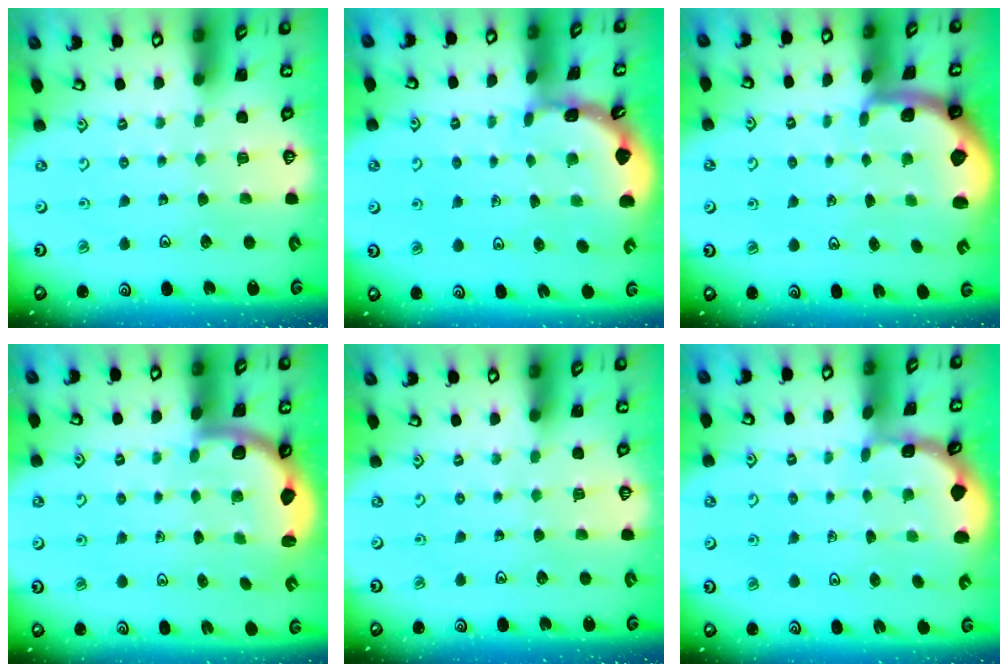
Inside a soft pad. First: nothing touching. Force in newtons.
{"total": 1.6, "press": 1.6, "slide": 0.1}
{"total": 1.2, "press": 1.2, "slide": 0.3}
{"total": 2.6, "press": 2.5, "slide": 0.7}
{"total": 0.0}
{"total": 1.6, "press": 1.6, "slide": 0.2}